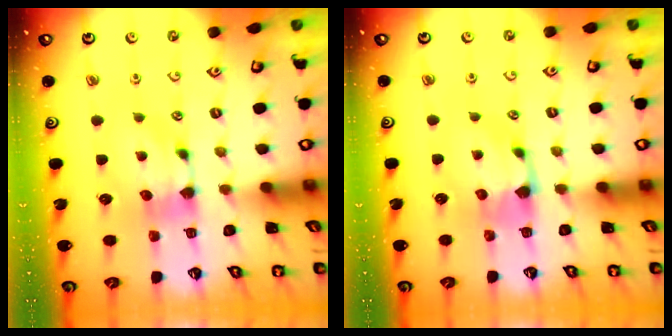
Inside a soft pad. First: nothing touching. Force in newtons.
{"total": 0.6, "press": 0.1, "slide": 0.6}